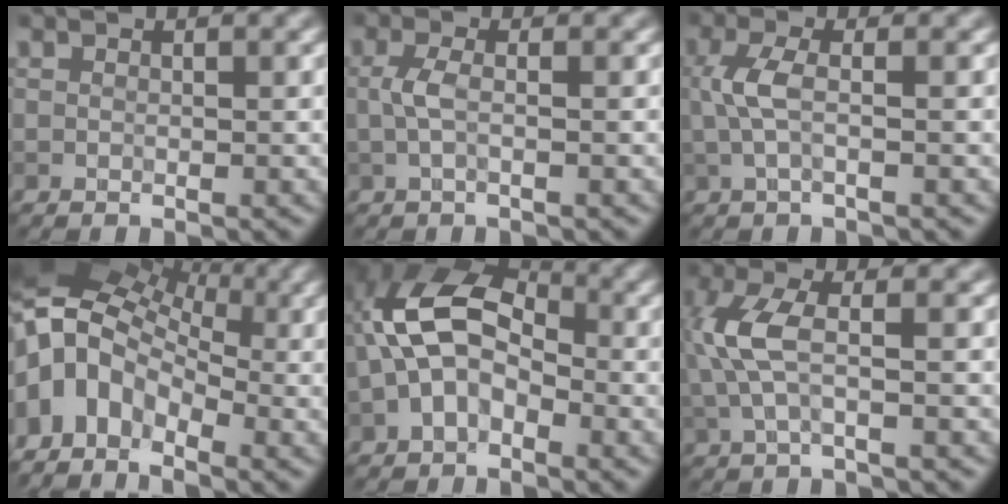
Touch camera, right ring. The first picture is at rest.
{"total": 1.4, "force": [-0.3, 0.3, 1.4], "torque": [-0.033, 0.009, -0.005]}
{"total": 2.3, "force": [0.0, 0.6, 2.3], "torque": [-0.055, 0.011, -0.001]}
{"total": 11.6, "force": [-1.6, 8.7, 7.6], "torque": [-0.131, 0.022, -0.027]}
{"total": 6.8, "force": [-0.8, 4.4, 5.2], "torque": [-0.109, 0.029, -0.028]}
{"total": 4.0, "force": [0.3, 1.3, 3.8], "torque": [-0.100, 0.013, 0.003]}